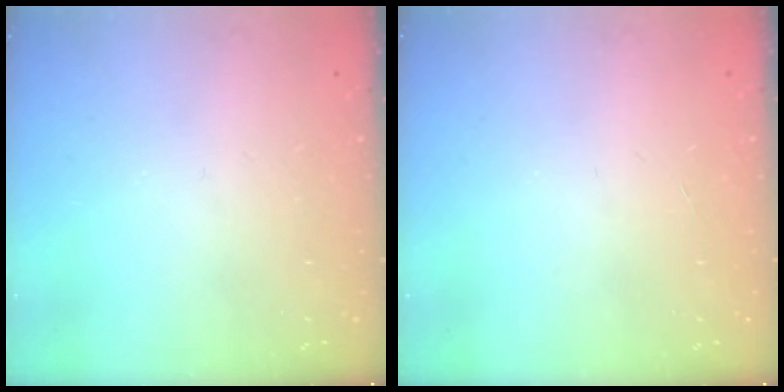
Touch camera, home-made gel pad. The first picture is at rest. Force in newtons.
{"total": 0.0}